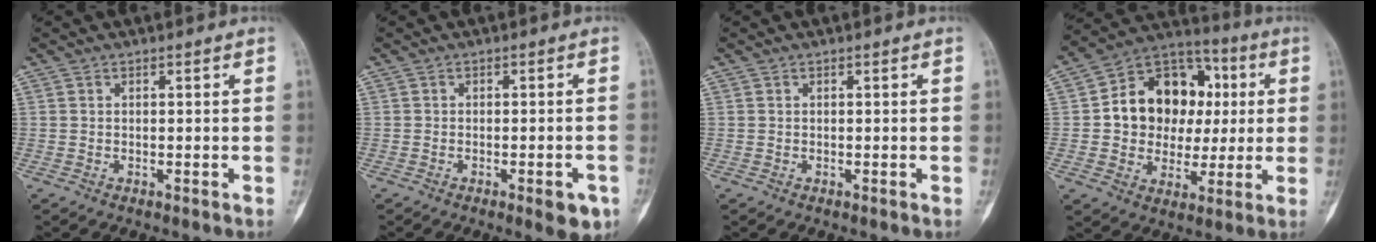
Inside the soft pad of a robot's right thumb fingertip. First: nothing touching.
{"total": 4.9, "force": [-2.3, 1.6, 4.0], "torque": [-0.038, 0.006, -0.024]}
{"total": 0.0}
{"total": 18.1, "force": [2.2, 14.2, 10.9], "torque": [-0.116, 0.025, 0.036]}